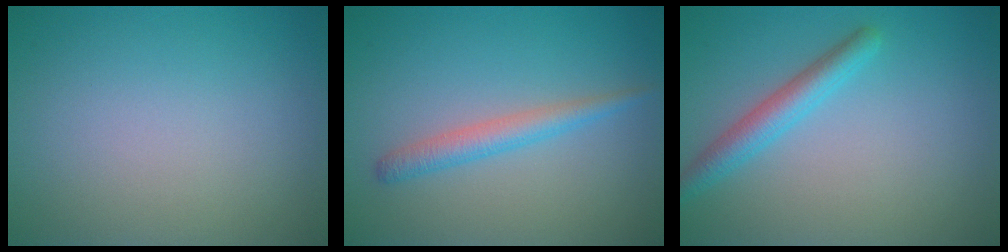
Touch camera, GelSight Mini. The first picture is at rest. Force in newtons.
{"total": 2.2, "press": 2.2, "slide": 0.1}
{"total": 2.8, "press": 2.8, "slide": 0.2}